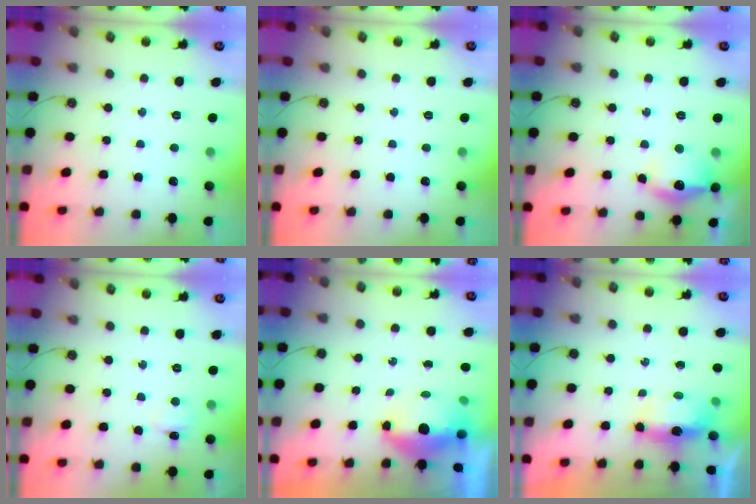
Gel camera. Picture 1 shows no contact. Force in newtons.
{"total": 0.0}
{"total": 14.0, "press": 13.9, "slide": 1.0}
{"total": 6.0, "press": 5.9, "slide": 1.0}
{"total": 5.4, "press": 5.3, "slide": 0.6}
{"total": 10.4, "press": 7.2, "slide": 7.5}